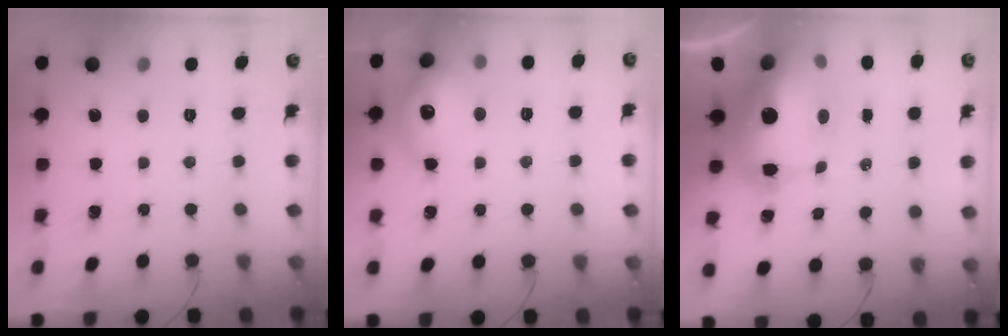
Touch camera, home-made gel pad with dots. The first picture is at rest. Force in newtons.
{"total": 15.0, "press": 14.9, "slide": 1.2}
{"total": 20.6, "press": 20.1, "slide": 4.6}